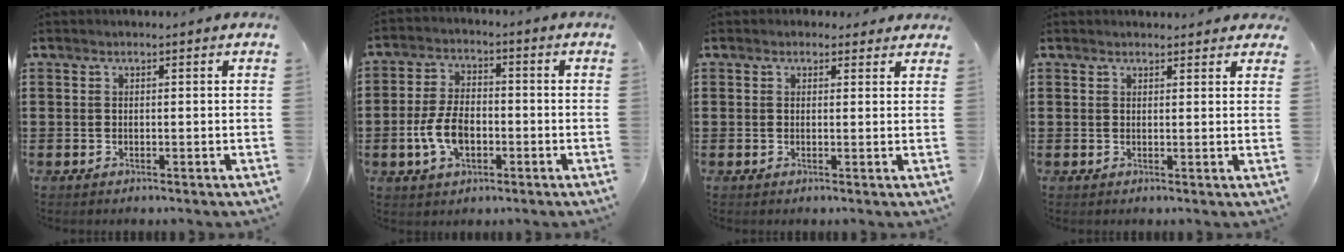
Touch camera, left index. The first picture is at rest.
{"total": 7.2, "force": [-2.0, 4.1, 5.5], "torque": [-0.130, 0.002, -0.043]}
{"total": 1.4, "force": [1.1, 0.9, 0.2], "torque": [-0.001, 0.005, 0.018]}
{"total": 1.5, "force": [1.4, 0.5, 0.3], "torque": [-0.009, 0.004, 0.028]}